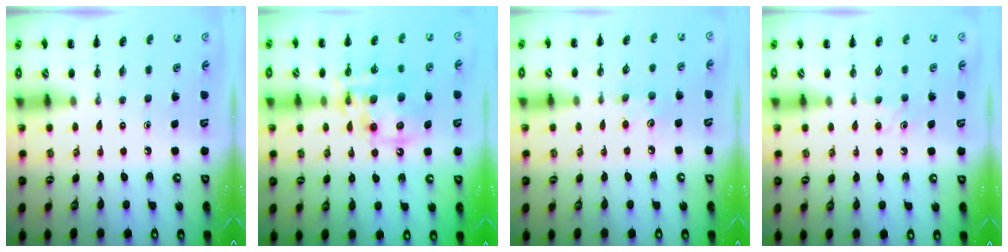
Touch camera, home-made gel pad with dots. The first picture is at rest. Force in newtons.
{"total": 13.9, "press": 13.4, "slide": 3.4}
{"total": 5.4, "press": 5.2, "slide": 1.3}
{"total": 4.9, "press": 4.7, "slide": 1.4}